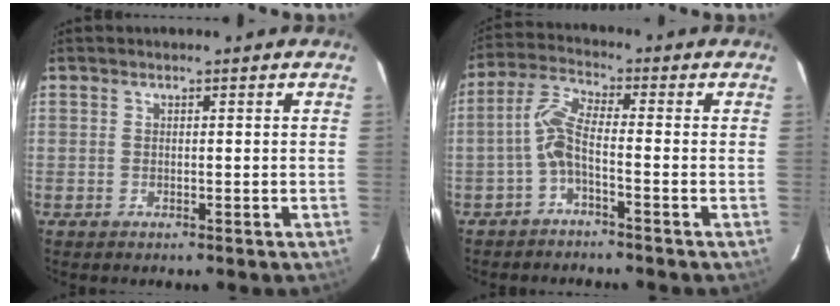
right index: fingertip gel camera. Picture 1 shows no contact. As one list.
[{"total": 5.3, "force": [-1.8, 0.7, 4.9], "torque": [-0.107, 0.016, -0.040]}]